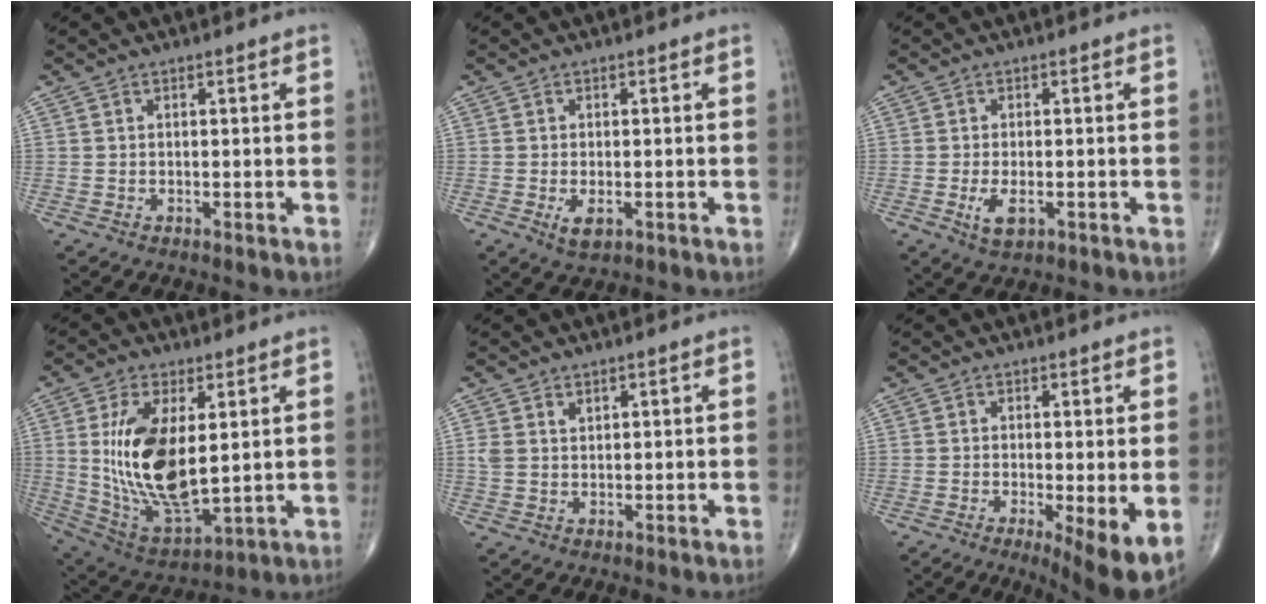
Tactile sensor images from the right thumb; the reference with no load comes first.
{"total": 3.2, "force": [-1.1, 1.5, 2.6], "torque": [-0.047, -0.005, -0.014]}
{"total": 4.0, "force": [-1.3, 1.9, 3.3], "torque": [-0.062, -0.005, -0.019]}
{"total": 18.1, "force": [2.5, 8.4, 15.8], "torque": [-0.297, -0.023, 0.063]}
{"total": 2.5, "force": [1.3, 1.6, 1.3], "torque": [-0.023, -0.002, 0.031]}
{"total": 8.3, "force": [-1.7, 2.0, 7.8], "torque": [-0.121, -0.025, -0.025]}